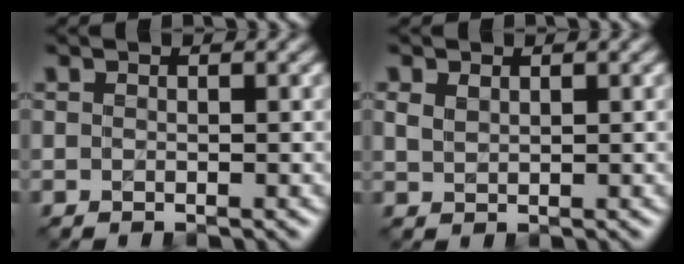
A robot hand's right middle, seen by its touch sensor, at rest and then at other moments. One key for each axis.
{"total": 1.3, "fx": 0.8, "fy": 0.8, "fz": 0.7, "tx": -0.018, "ty": 0.000, "tz": 0.019}